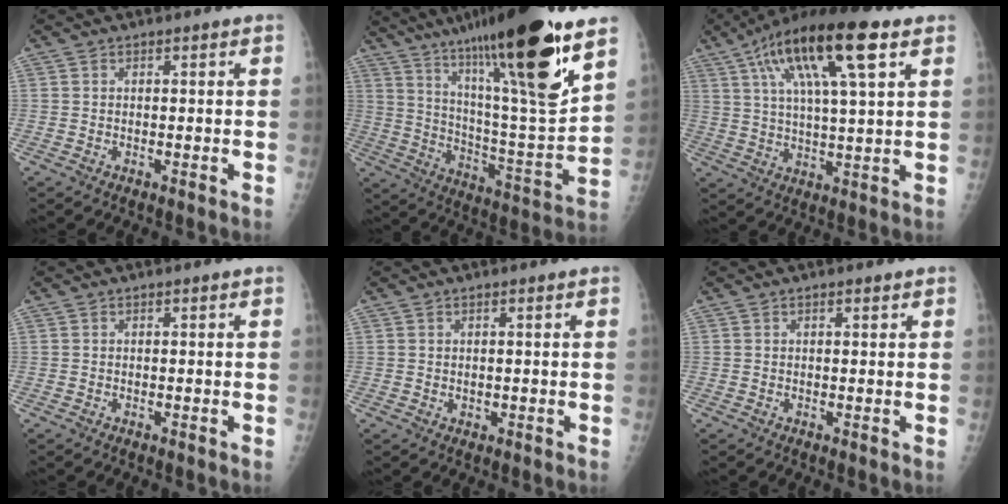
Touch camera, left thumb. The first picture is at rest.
{"total": 28.3, "force": [17.3, 3.8, 22.0], "torque": [-0.350, -0.063, 0.295]}
{"total": 19.0, "force": [8.8, 4.9, 16.1], "torque": [-0.282, -0.001, 0.149]}
{"total": 0.0}
{"total": 0.8, "force": [0.2, 0.6, 0.4], "torque": [-0.005, -0.004, 0.008]}
{"total": 0.6, "force": [0.4, 0.3, 0.3], "torque": [-0.004, -0.003, 0.006]}